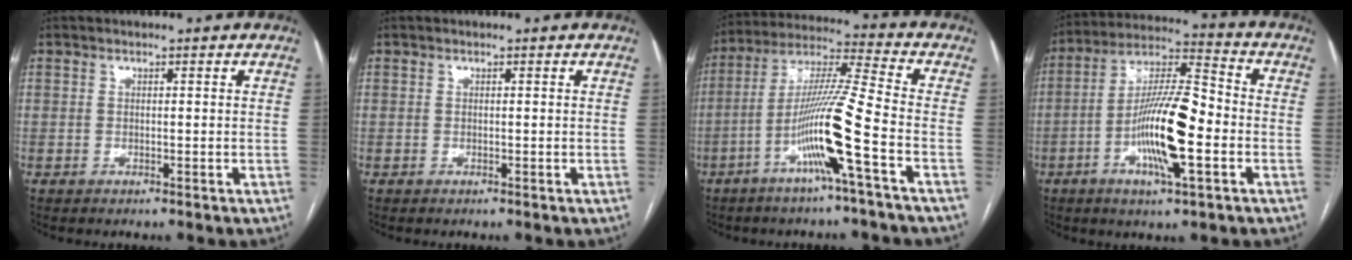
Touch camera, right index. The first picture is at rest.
{"total": 0.0}
{"total": 12.9, "force": [-5.0, -1.4, 11.8], "torque": [-0.229, 0.003, -0.097]}
{"total": 14.4, "force": [-3.8, 2.5, 13.7], "torque": [-0.258, 0.006, -0.066]}